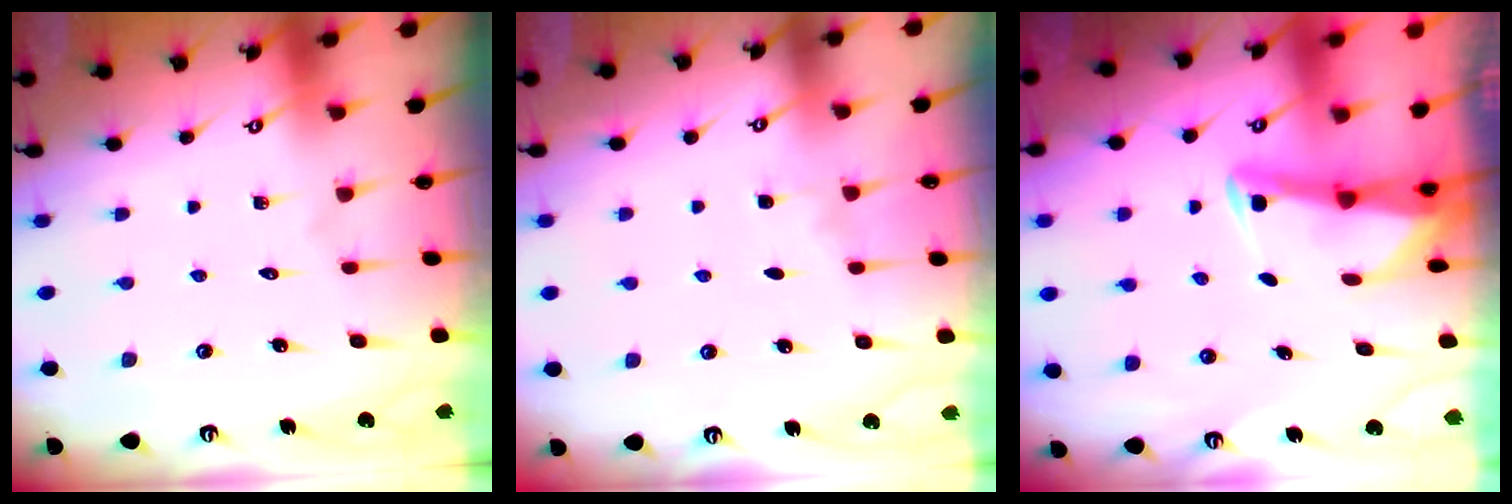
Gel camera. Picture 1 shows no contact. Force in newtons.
{"total": 3.2, "press": 3.1, "slide": 0.5}
{"total": 2.9, "press": 2.8, "slide": 0.4}